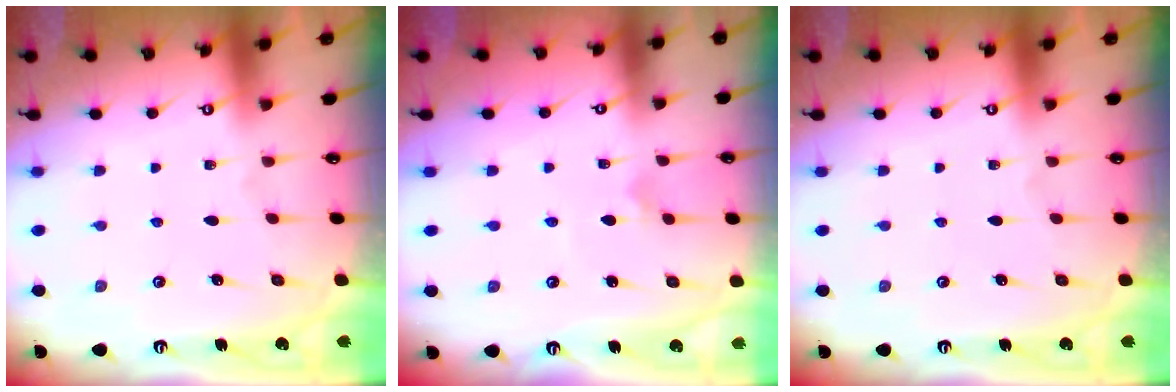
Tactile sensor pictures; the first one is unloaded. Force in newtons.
{"total": 3.0, "press": 3.0, "slide": 0.2}
{"total": 0.0}